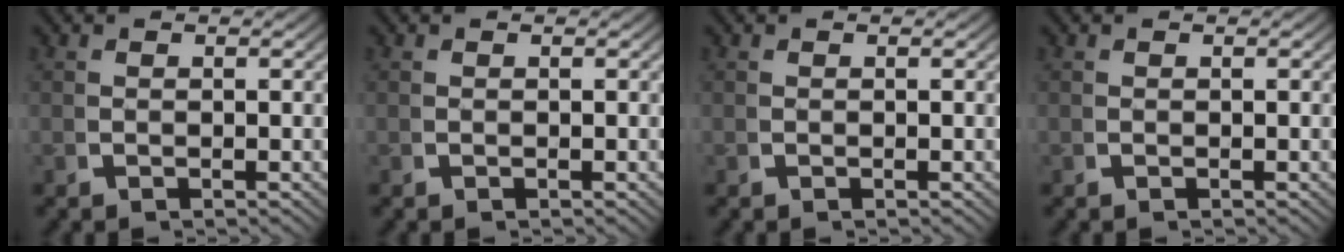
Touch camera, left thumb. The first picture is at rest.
{"total": 0.0}
{"total": 0.0}
{"total": 0.0}